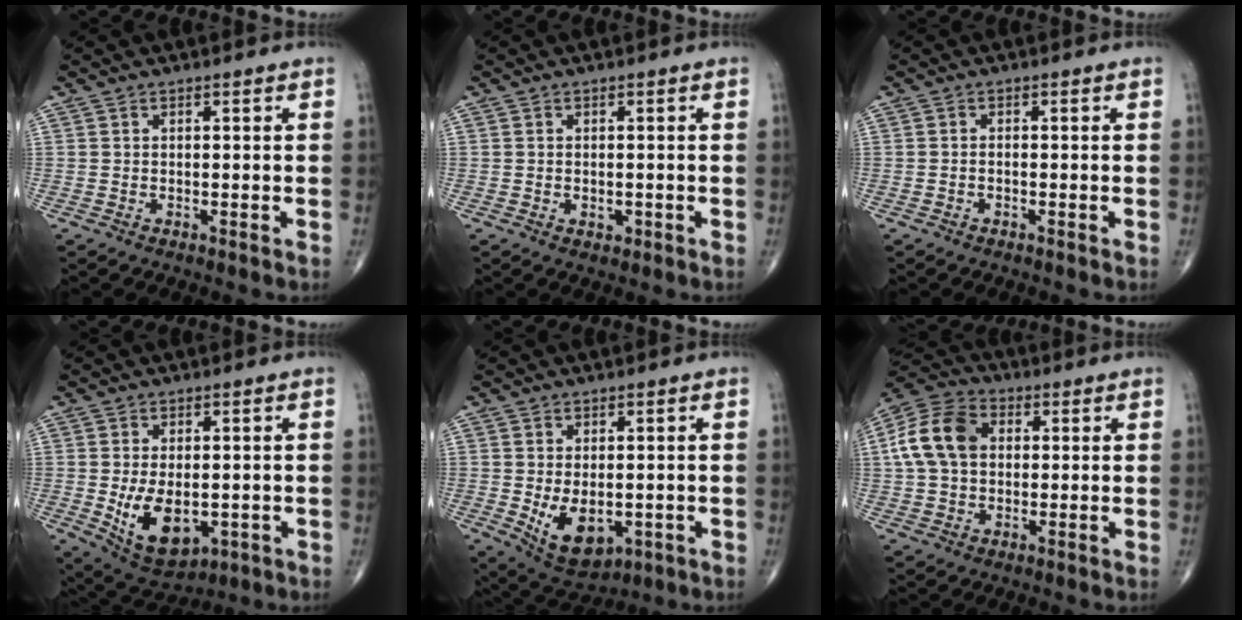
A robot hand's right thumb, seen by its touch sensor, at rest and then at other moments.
{"total": 1.6, "force": [-0.4, 1.2, 1.1], "torque": [-0.012, -0.001, -0.003]}
{"total": 0.7, "force": [-0.4, 0.3, 0.5], "torque": [-0.009, 0.004, -0.008]}
{"total": 11.0, "force": [-1.9, 6.4, 8.7], "torque": [-0.131, -0.012, -0.012]}
{"total": 9.5, "force": [-1.8, 5.8, 7.4], "torque": [-0.104, -0.012, -0.009]}
{"total": 12.3, "force": [1.7, 8.9, 8.3], "torque": [-0.153, 0.024, 0.021]}